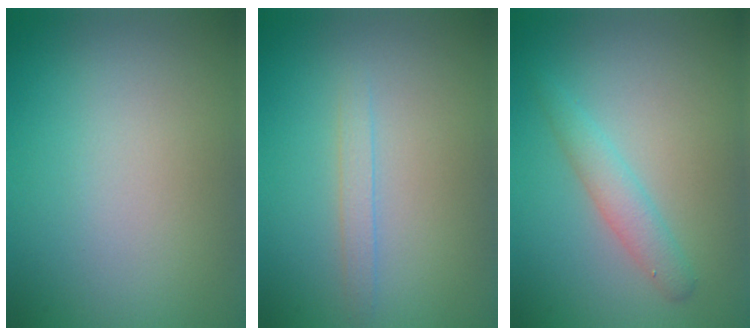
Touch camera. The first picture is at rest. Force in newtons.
{"total": 1.1, "press": 1.1, "slide": 0.0}
{"total": 2.1, "press": 2.1, "slide": 0.2}